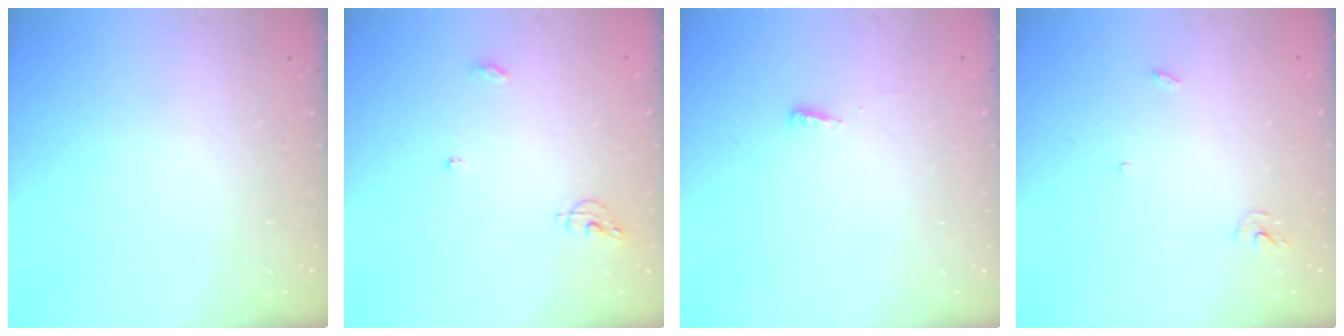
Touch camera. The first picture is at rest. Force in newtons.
{"total": 6.3, "press": 6.3, "slide": 0.2}
{"total": 3.1, "press": 3.0, "slide": 0.9}
{"total": 2.9, "press": 2.9, "slide": 0.2}